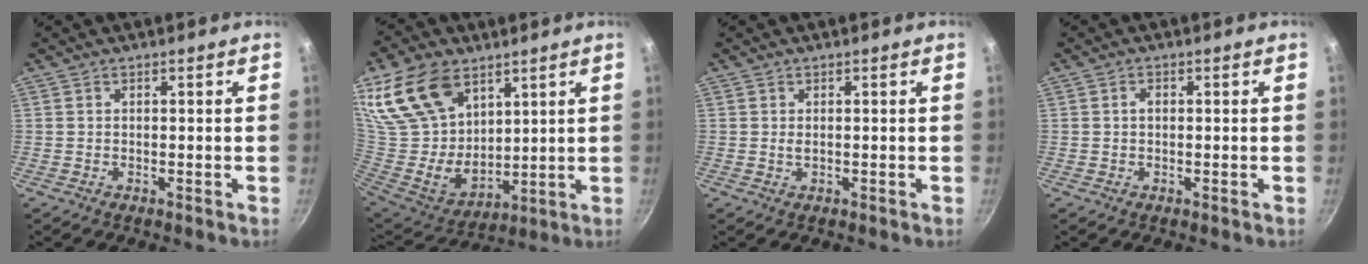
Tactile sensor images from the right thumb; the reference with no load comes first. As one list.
[{"total": 21.8, "force": [11.8, 14.0, 12.0], "torque": [-0.208, -0.042, 0.240]}, {"total": 0.7, "force": [0.0, 0.3, 0.7], "torque": [-0.013, -0.001, 0.001]}, {"total": 1.4, "force": [0.1, 1.0, 1.0], "torque": [-0.015, 0.005, 0.001]}]